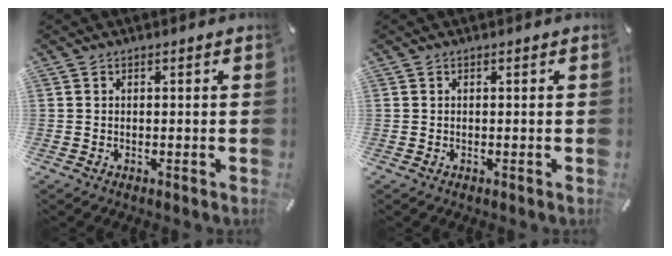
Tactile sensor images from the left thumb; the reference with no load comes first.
{"total": 0.0}